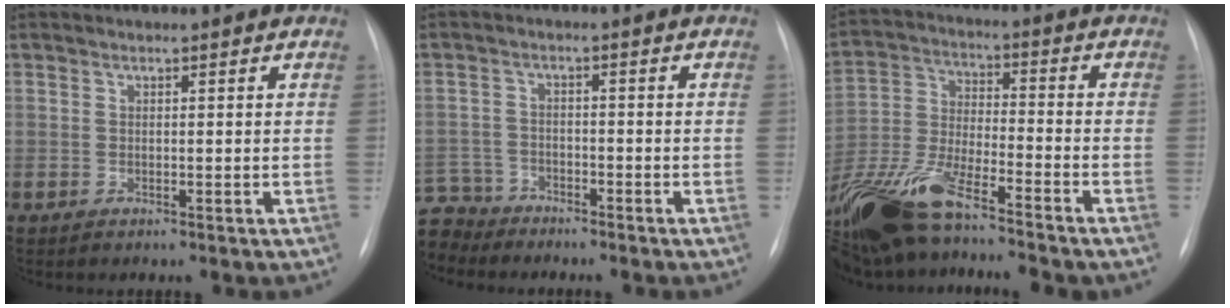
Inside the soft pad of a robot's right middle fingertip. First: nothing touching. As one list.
[{"total": 7.1, "force": [-6.6, 2.6, -0.3], "torque": [-0.001, 0.003, -0.129]}, {"total": 16.5, "force": [-12.5, 3.1, 10.3], "torque": [-0.238, -0.023, -0.234]}]